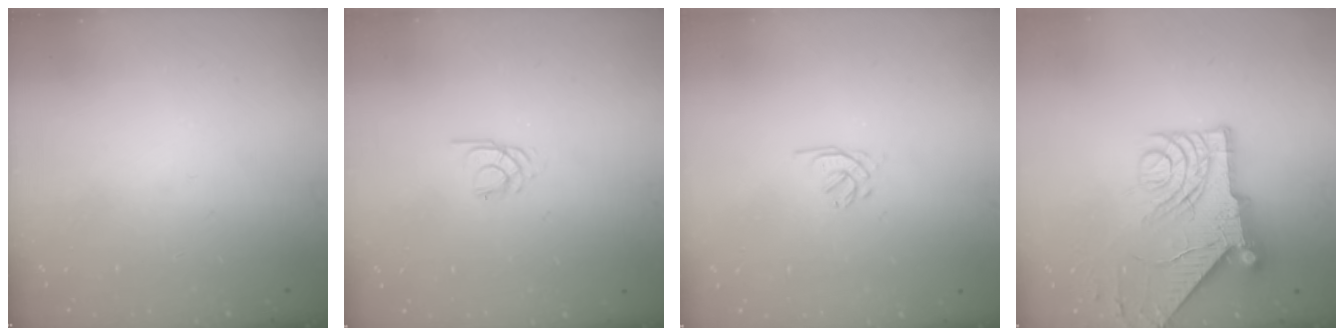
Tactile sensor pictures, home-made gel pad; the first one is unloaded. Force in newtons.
{"total": 1.7, "press": 1.7, "slide": 0.3}
{"total": 1.4, "press": 1.3, "slide": 0.5}
{"total": 13.5, "press": 13.4, "slide": 1.7}